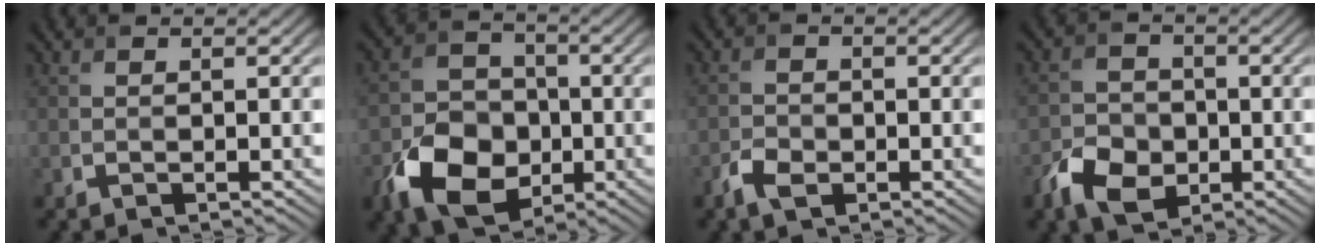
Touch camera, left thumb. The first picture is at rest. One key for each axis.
{"total": 9.8, "fx": -3.7, "fy": 7.2, "fz": 5.5, "tx": -0.109, "ty": -0.015, "tz": -0.080}
{"total": 2.7, "fx": -1.5, "fy": 1.6, "fz": 1.5, "tx": -0.033, "ty": -0.001, "tz": -0.034}
{"total": 5.8, "fx": -2.7, "fy": 4.2, "fz": 3.0, "tx": -0.060, "ty": -0.005, "tz": -0.060}